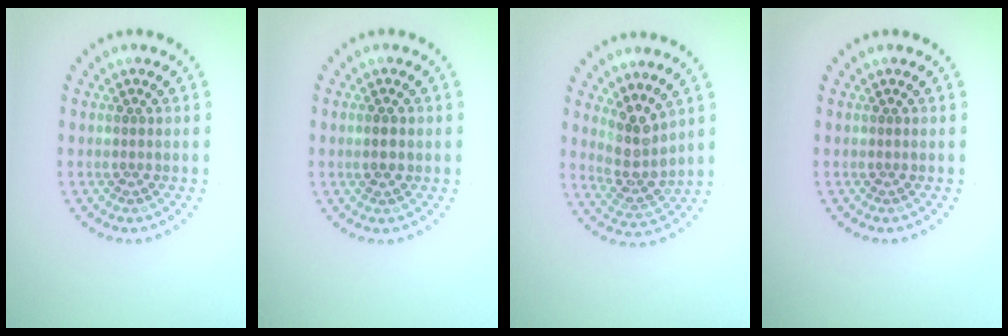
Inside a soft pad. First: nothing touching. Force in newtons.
{"total": 1.7, "press": 1.7, "slide": 0.0}
{"total": 3.7, "press": 2.8, "slide": 2.4}
{"total": 0.0}